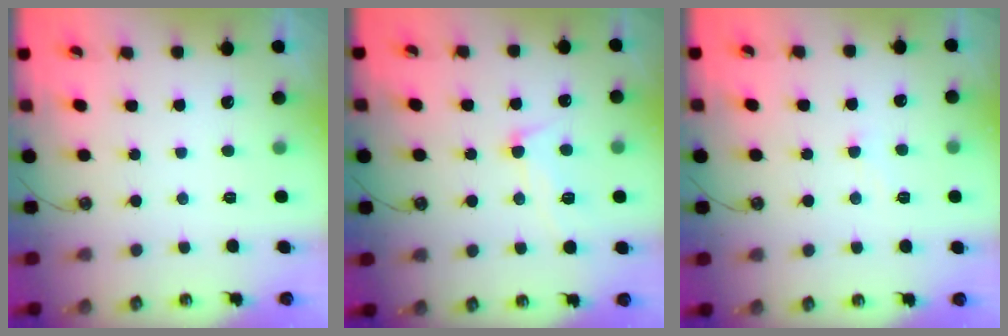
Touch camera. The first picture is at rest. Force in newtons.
{"total": 7.2, "press": 7.1, "slide": 1.1}
{"total": 2.4, "press": 2.4, "slide": 0.5}